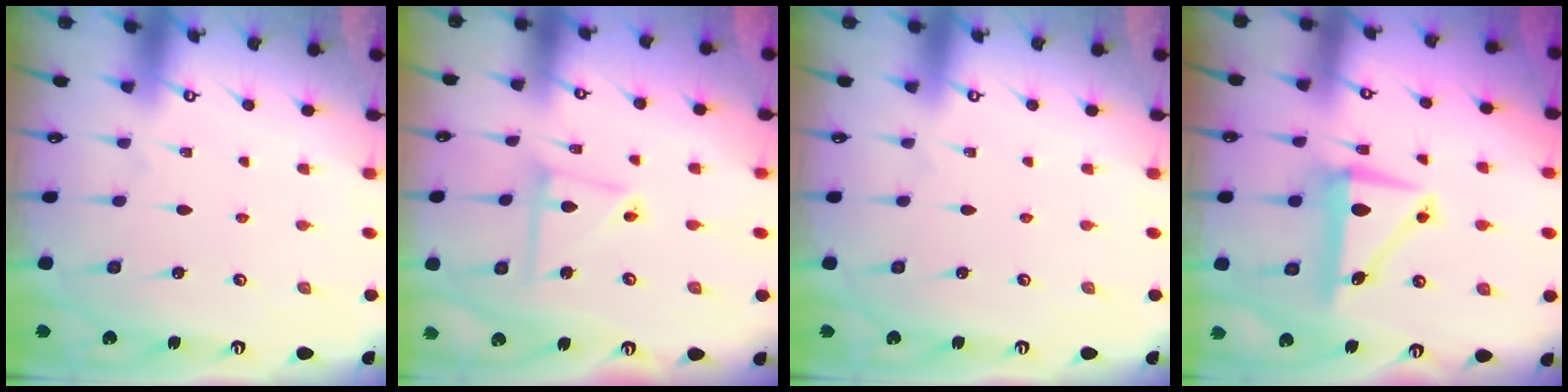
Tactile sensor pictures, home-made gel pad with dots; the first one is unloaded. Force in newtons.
{"total": 7.5, "press": 7.5, "slide": 0.5}
{"total": 0.0}
{"total": 7.2, "press": 7.1, "slide": 1.3}